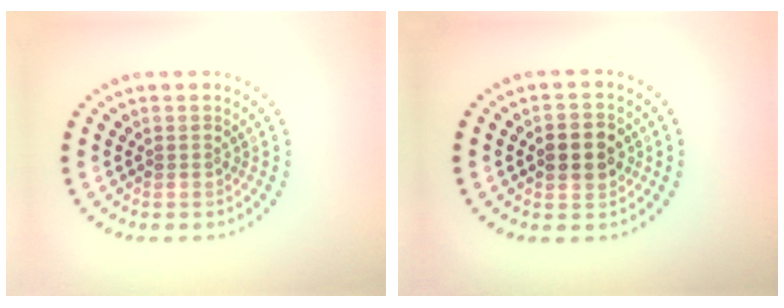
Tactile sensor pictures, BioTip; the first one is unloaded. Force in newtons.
{"total": 3.2, "press": 3.2, "slide": 0.2}